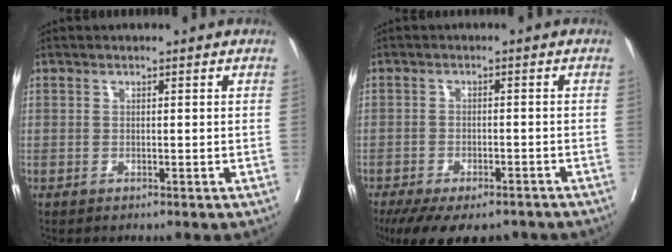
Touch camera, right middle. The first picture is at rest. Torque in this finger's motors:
{"motor_torque": [1.10, -1.04, 0.26, 0.07]}